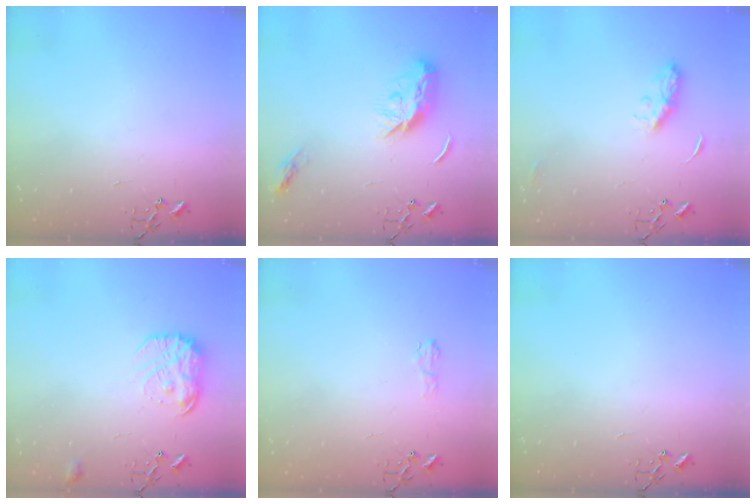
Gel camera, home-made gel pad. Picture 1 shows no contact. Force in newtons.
{"total": 11.0, "press": 11.0, "slide": 0.1}
{"total": 7.2, "press": 7.2, "slide": 0.3}
{"total": 14.3, "press": 14.3, "slide": 0.9}
{"total": 6.3, "press": 6.3, "slide": 0.8}
{"total": 0.0}